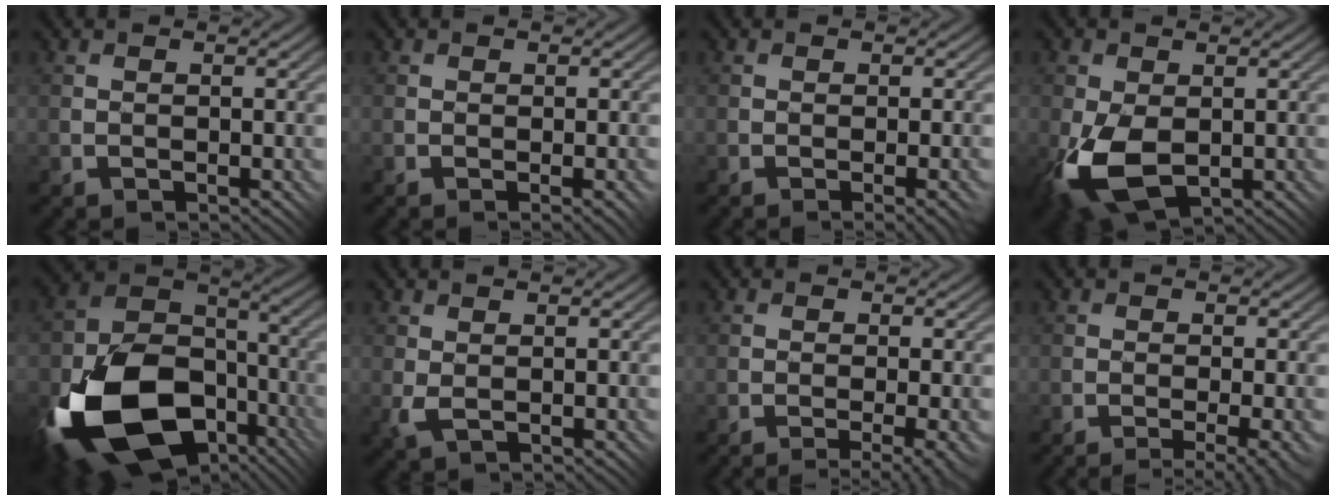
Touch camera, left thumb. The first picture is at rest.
{"total": 0.6, "force": [-0.2, 0.2, 0.6], "torque": [-0.006, -0.001, 0.000]}
{"total": 1.8, "force": [-1.1, 0.5, 1.3], "torque": [-0.015, 0.004, -0.011]}
{"total": 9.7, "force": [-2.5, 5.5, 7.6], "torque": [-0.171, -0.021, -0.043]}
{"total": 19.3, "force": [-8.2, 12.4, 12.3], "torque": [-0.271, -0.047, -0.125]}
{"total": 2.0, "force": [-0.1, 0.9, 1.8], "torque": [-0.041, -0.003, -0.002]}
{"total": 5.2, "force": [-3.8, 1.0, 3.4], "torque": [-0.040, 0.004, -0.044]}
{"total": 5.7, "force": [-4.3, 1.1, 3.6], "torque": [-0.043, 0.007, -0.048]}